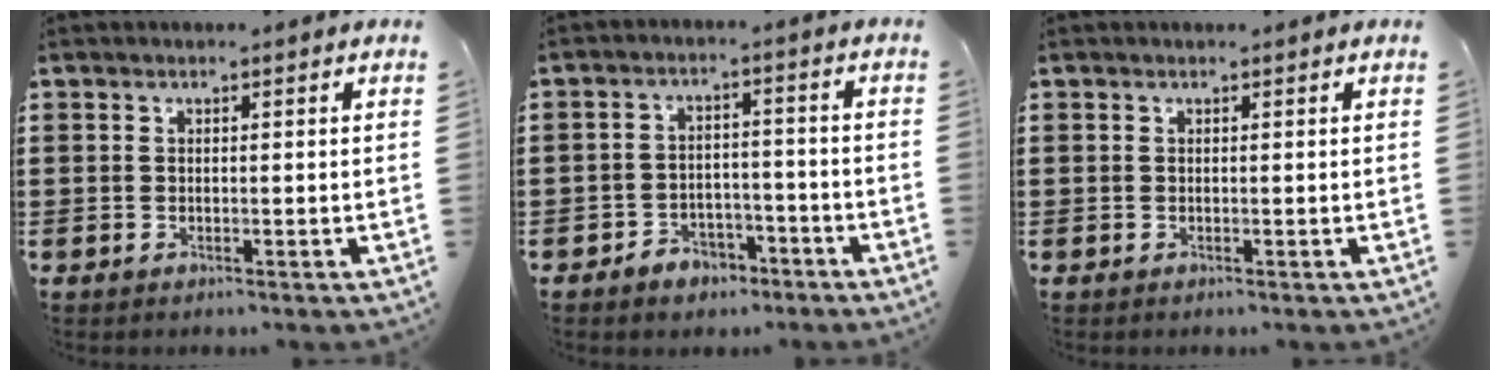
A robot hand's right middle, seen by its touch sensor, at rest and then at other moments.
{"total": 3.6, "force": [-3.1, 1.7, 0.5], "torque": [-0.014, 0.010, -0.064]}
{"total": 0.0}